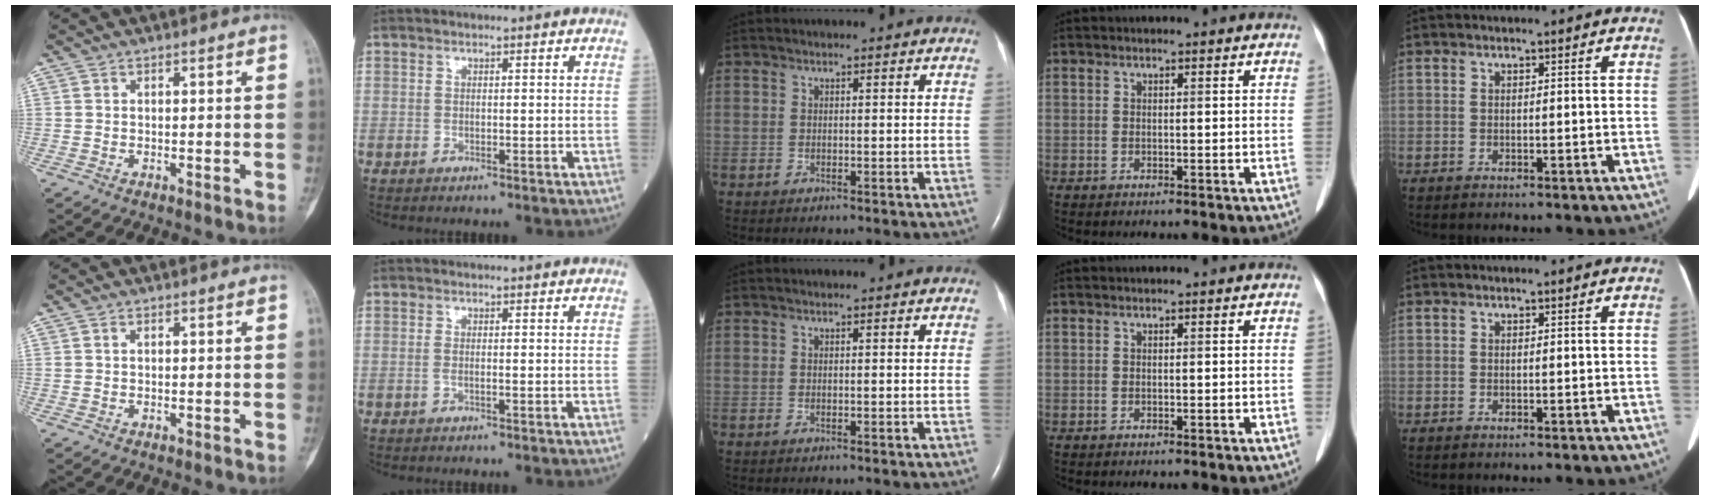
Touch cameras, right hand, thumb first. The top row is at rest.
{"thumb": {"total": 0.5, "force": [0.2, 0.3, 0.4], "torque": [-0.009, 0.004, 0.006]}, "index": {"total": 0.9, "force": [-0.2, 0.2, 0.8], "torque": [-0.017, 0.001, -0.006]}}